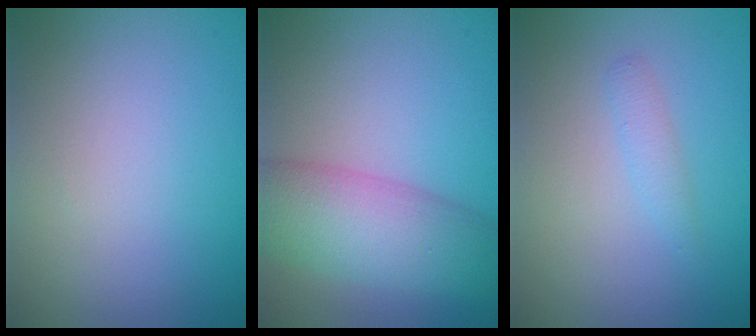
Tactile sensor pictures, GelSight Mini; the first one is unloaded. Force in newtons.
{"total": 7.8, "press": 7.8, "slide": 0.3}
{"total": 1.1, "press": 1.1, "slide": 0.1}